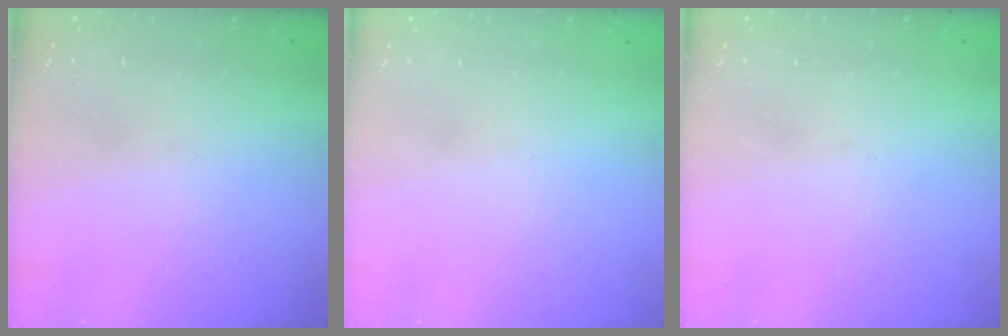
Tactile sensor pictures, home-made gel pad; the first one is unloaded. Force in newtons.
{"total": 1.7, "press": 1.7, "slide": 0.1}
{"total": 0.0}